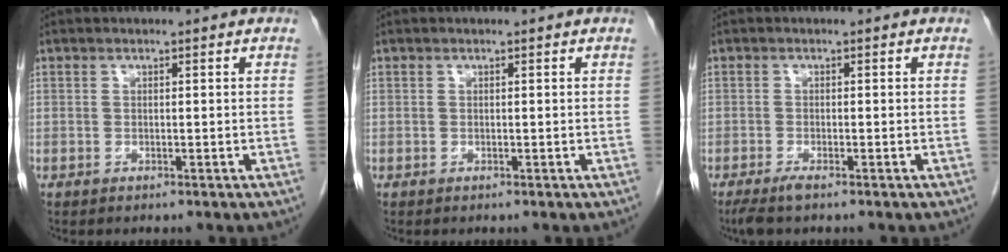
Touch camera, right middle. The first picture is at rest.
{"total": 0.0}
{"total": 2.5, "force": [-1.8, 0.1, 1.7], "torque": [-0.037, -0.007, -0.037]}